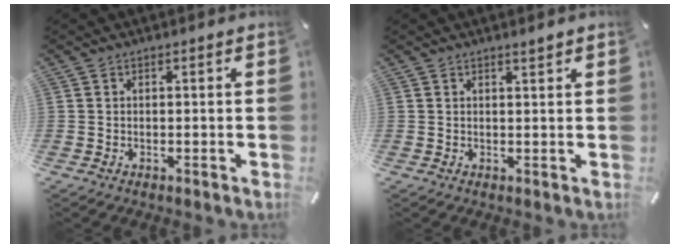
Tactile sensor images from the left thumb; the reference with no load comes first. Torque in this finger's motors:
{"motor_torque": [0.73, 0.23, 0.02, -0.36, -0.04]}